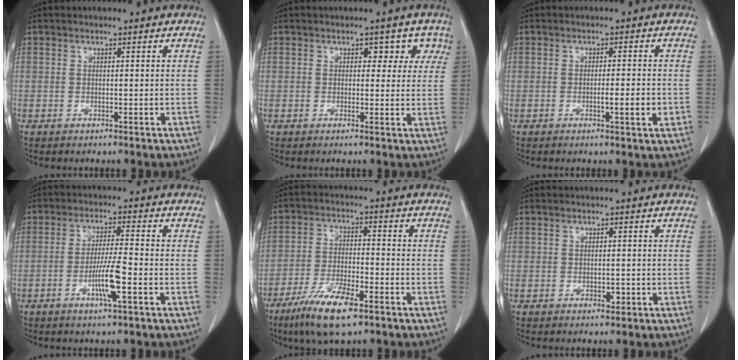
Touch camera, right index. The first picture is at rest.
{"total": 3.5, "force": [1.6, 2.7, 1.6], "torque": [0.008, 0.009, 0.011]}
{"total": 3.7, "force": [-1.0, 0.1, 3.6], "torque": [-0.051, -0.003, -0.015]}
{"total": 6.3, "force": [-2.3, -0.2, 5.9], "torque": [-0.111, -0.008, -0.044]}
{"total": 9.9, "force": [-6.2, 2.1, 7.4], "torque": [-0.143, -0.017, -0.111]}
{"total": 1.0, "force": [-0.3, 0.7, 0.7], "torque": [-0.011, 0.000, -0.002]}